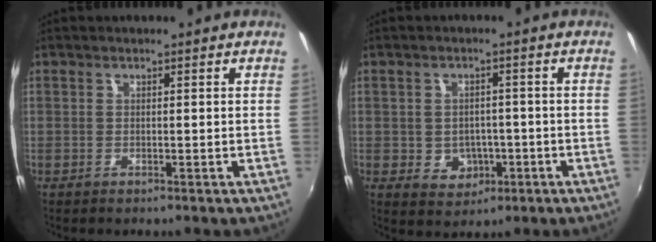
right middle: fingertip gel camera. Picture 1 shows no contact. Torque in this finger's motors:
{"motor_torque": [0.56, -0.59, 0.12, 0.01]}